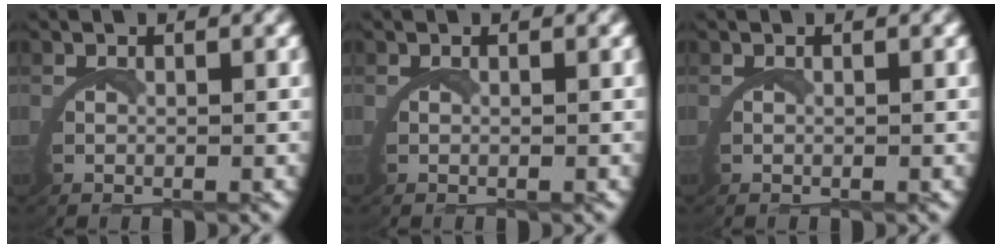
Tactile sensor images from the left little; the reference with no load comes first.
{"total": 0.0}
{"total": 0.0}